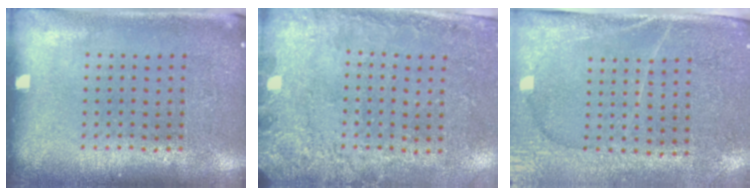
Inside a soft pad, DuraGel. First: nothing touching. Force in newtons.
{"total": 2.7, "press": 2.1, "slide": 1.6}
{"total": 2.9, "press": 2.7, "slide": 1.2}